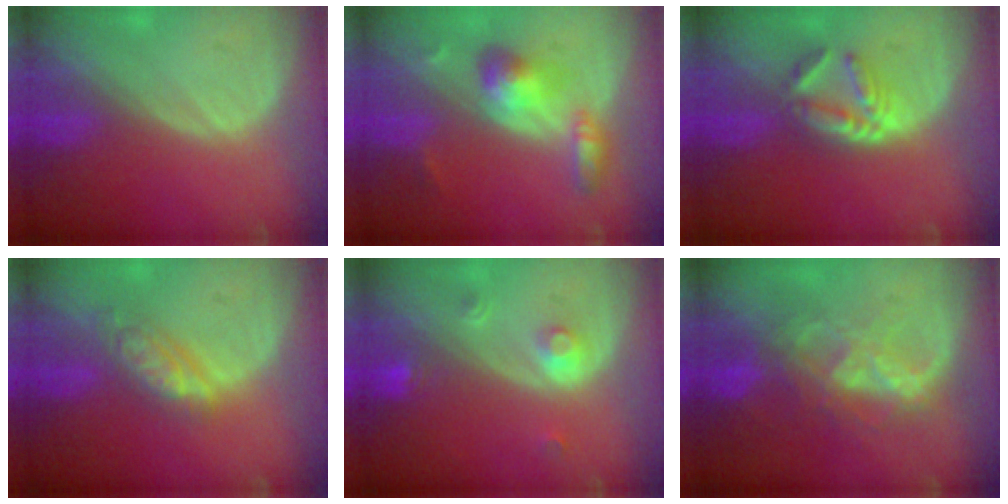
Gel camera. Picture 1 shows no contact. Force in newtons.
{"total": 5.8, "press": 5.8, "slide": 0.2}
{"total": 6.1, "press": 5.2, "slide": 3.0}
{"total": 5.5, "press": 5.0, "slide": 2.4}
{"total": 3.0, "press": 2.8, "slide": 1.2}
{"total": 8.3, "press": 7.4, "slide": 3.8}